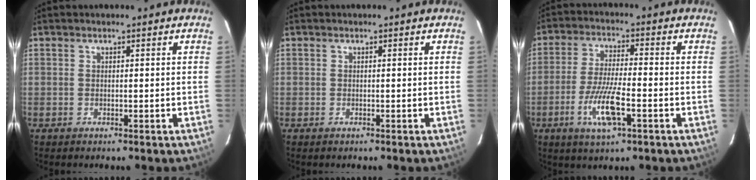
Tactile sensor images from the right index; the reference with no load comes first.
{"total": 0.0}
{"total": 9.0, "force": [-3.5, 1.4, 8.2], "torque": [-0.164, -0.011, -0.063]}